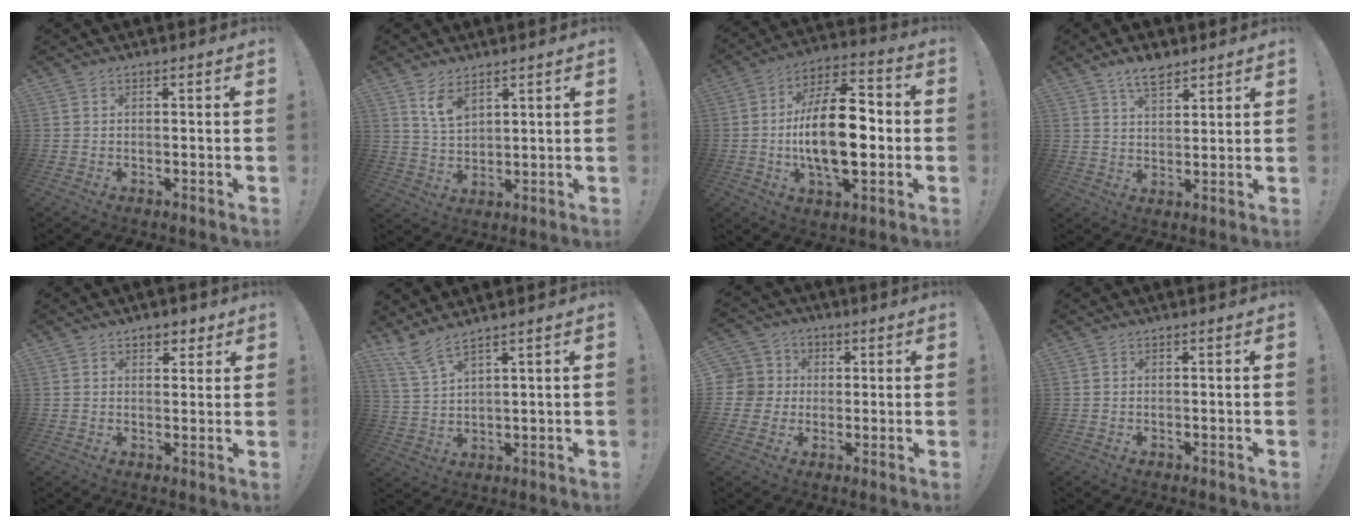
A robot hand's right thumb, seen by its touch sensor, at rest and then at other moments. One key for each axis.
{"total": 6.8, "fx": 4.6, "fy": 3.3, "fz": 3.7, "tx": -0.069, "ty": -0.024, "tz": 0.085}
{"total": 20.2, "fx": -2.1, "fy": 9.3, "fz": 17.8, "tx": -0.317, "ty": 0.001, "tz": -0.042}
{"total": 6.8, "fx": 5.0, "fy": 3.0, "fz": 3.5, "tx": -0.057, "ty": -0.023, "tz": 0.089}
{"total": 4.0, "fx": 2.6, "fy": 2.6, "fz": 1.5, "tx": -0.005, "ty": -0.011, "tz": 0.044}
{"total": 7.0, "fx": 5.9, "fy": 0.8, "fz": 3.6, "tx": -0.084, "ty": -0.029, "tz": 0.109}
{"total": 8.1, "fx": 0.6, "fy": 7.9, "fz": 1.9, "tx": -0.033, "ty": 0.001, "tz": 0.013}
{"total": 0.0}